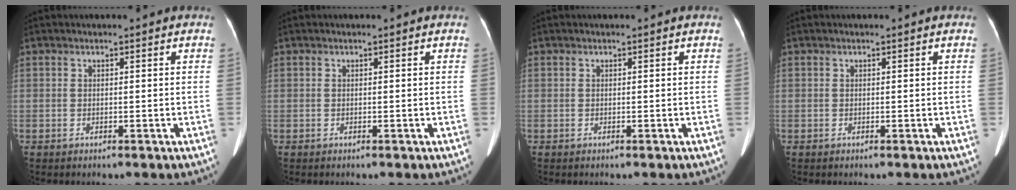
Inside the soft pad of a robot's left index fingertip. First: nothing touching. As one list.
[{"total": 0.0}, {"total": 0.0}, {"total": 0.0}]